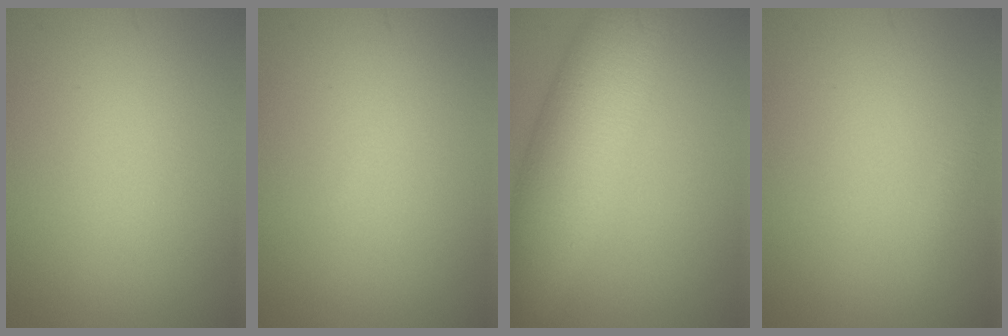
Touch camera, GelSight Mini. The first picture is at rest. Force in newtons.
{"total": 0.0}
{"total": 8.6, "press": 8.6, "slide": 0.1}
{"total": 0.6, "press": 0.6, "slide": 0.0}